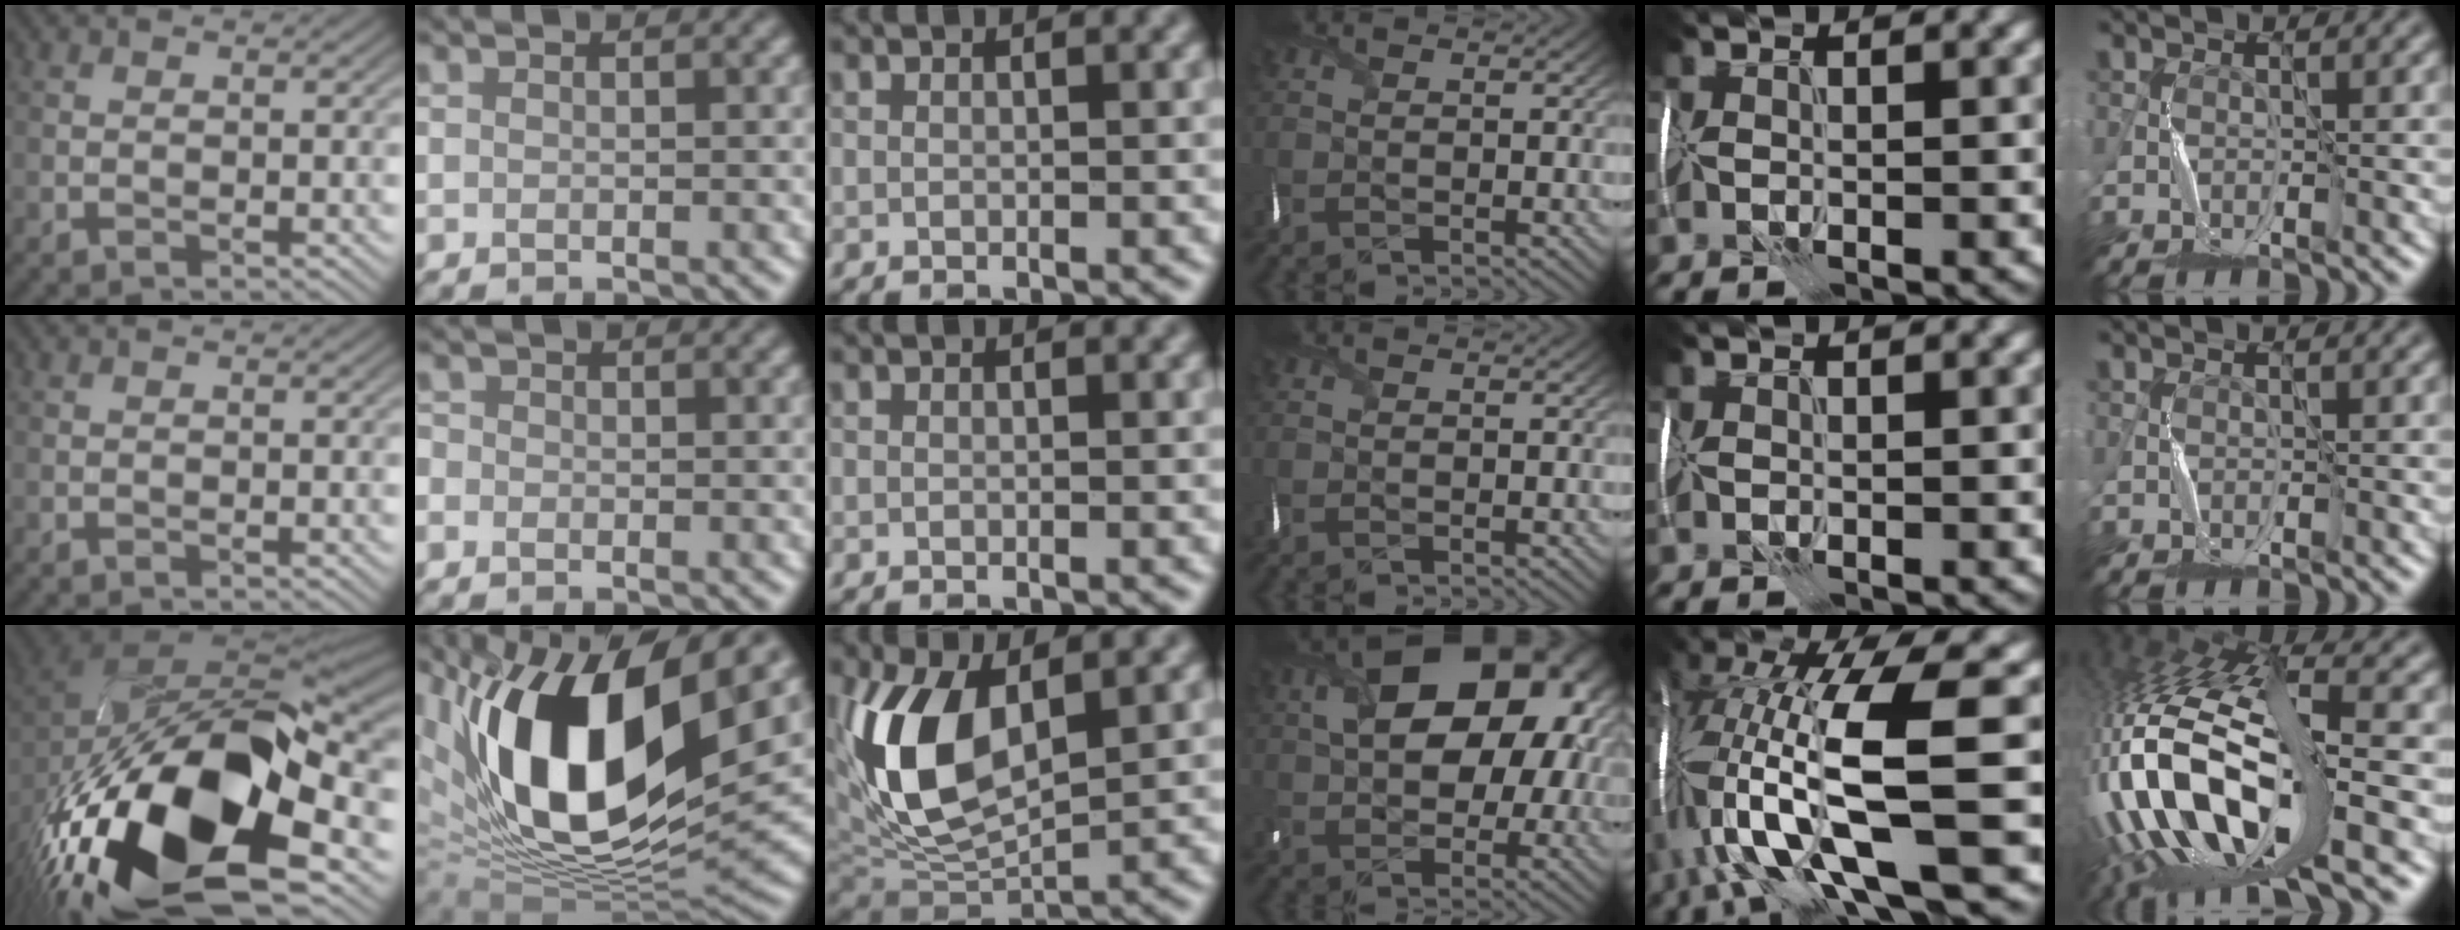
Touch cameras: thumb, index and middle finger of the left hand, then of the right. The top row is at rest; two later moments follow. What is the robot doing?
{"motion": "wrap", "object": "ribbon"}